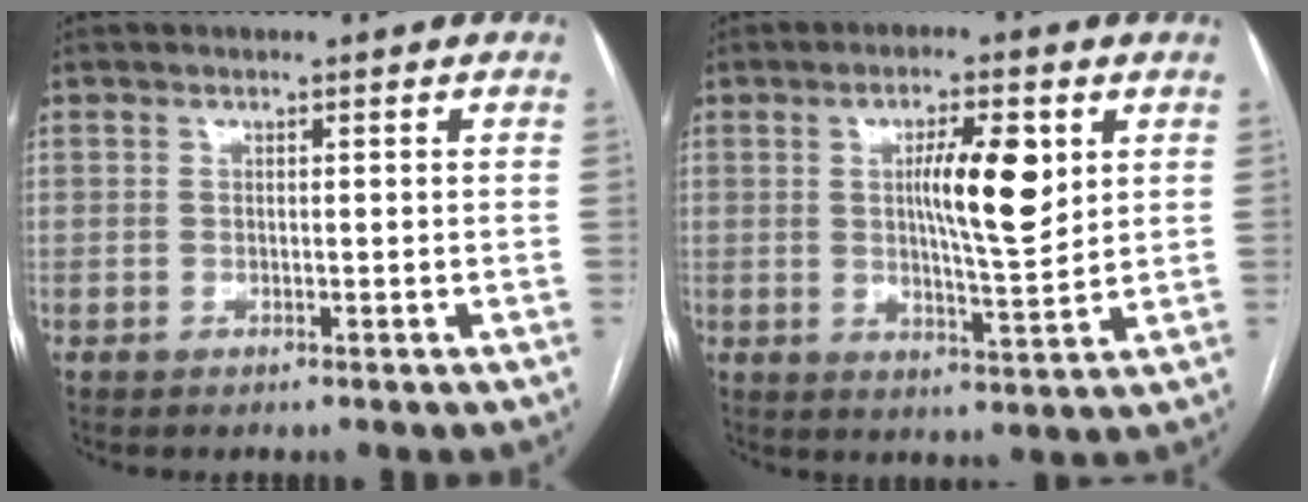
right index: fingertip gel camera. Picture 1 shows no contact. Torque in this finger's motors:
{"motor_torque": [0.92, 0.02, 0.39, 0.11]}